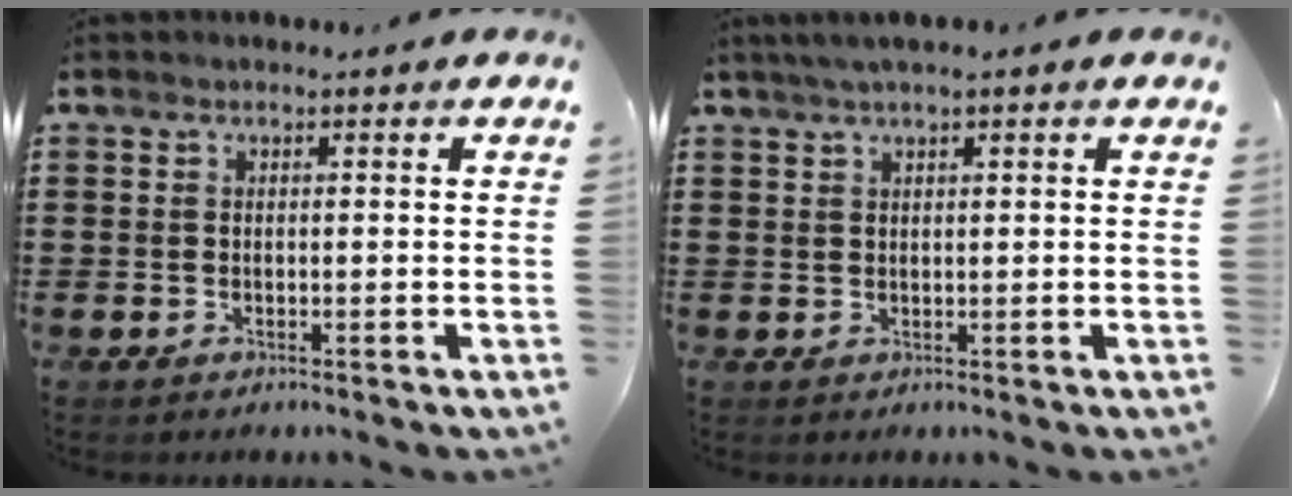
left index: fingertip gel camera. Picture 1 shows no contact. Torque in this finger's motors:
{"motor_torque": [2.14, 0.00, 0.49, 0.06]}